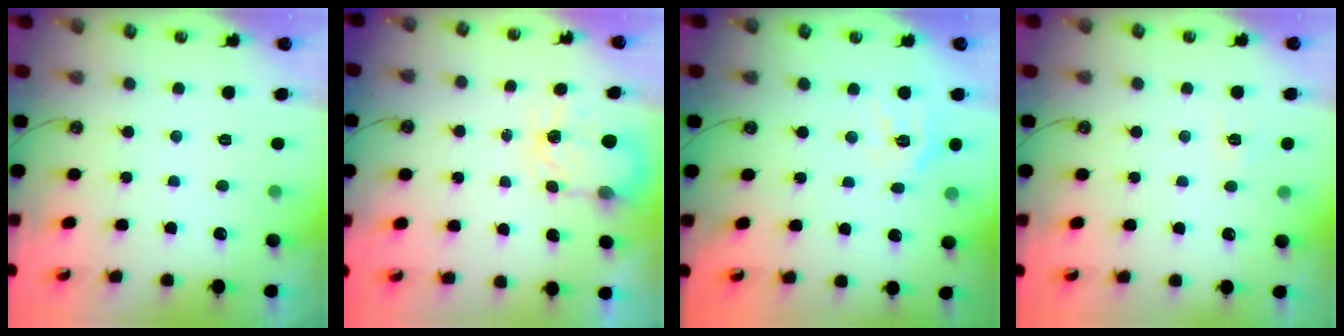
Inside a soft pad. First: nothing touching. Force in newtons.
{"total": 3.6, "press": 3.6, "slide": 0.6}
{"total": 11.1, "press": 11.0, "slide": 1.5}
{"total": 4.7, "press": 4.6, "slide": 0.6}